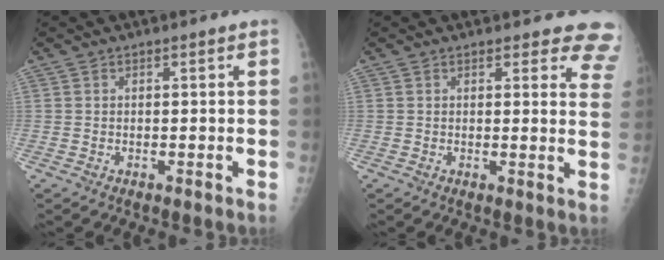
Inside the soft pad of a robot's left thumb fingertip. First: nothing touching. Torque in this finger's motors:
{"motor_torque": [0.18, 0.26, -0.25, -0.27, 0.04]}